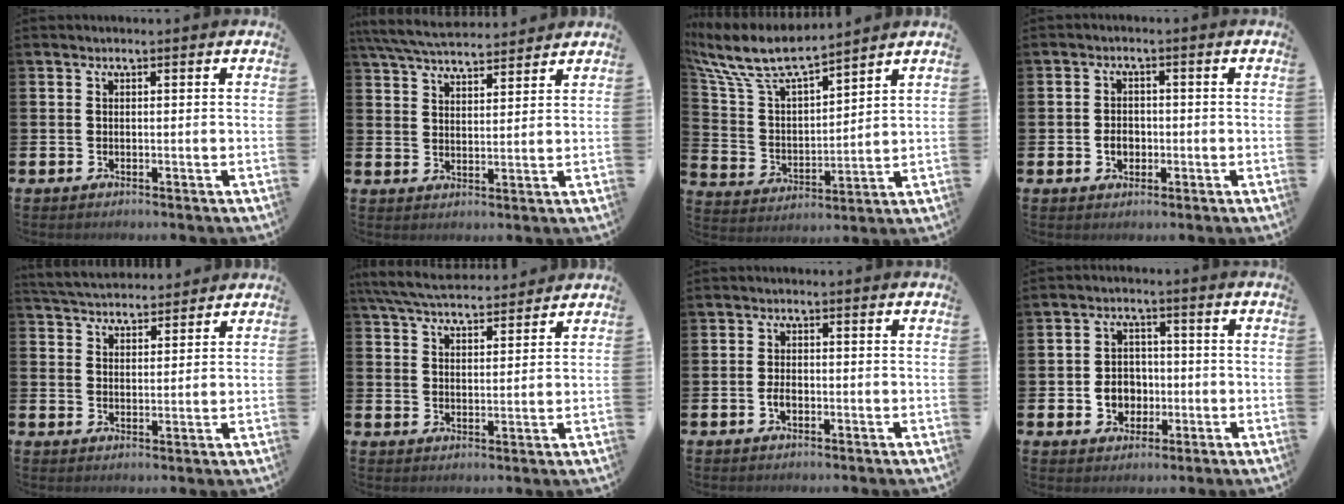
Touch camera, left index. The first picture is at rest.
{"total": 6.5, "force": [6.2, 1.0, 1.7], "torque": [-0.054, -0.025, 0.114]}
{"total": 9.1, "force": [8.2, 2.0, 3.5], "torque": [-0.108, -0.049, 0.142]}
{"total": 2.6, "force": [-0.6, 2.0, 1.5], "torque": [-0.007, -0.005, -0.020]}
{"total": 4.6, "force": [4.6, 0.9, 0.0], "torque": [-0.020, -0.022, 0.083]}
{"total": 6.7, "force": [6.4, 1.1, 1.7], "torque": [-0.056, -0.030, 0.117]}
{"total": 1.9, "force": [-0.6, 1.1, 1.4], "torque": [-0.020, 0.000, -0.013]}
{"total": 4.6, "force": [-0.8, 4.2, 1.9], "torque": [-0.025, 0.002, -0.022]}